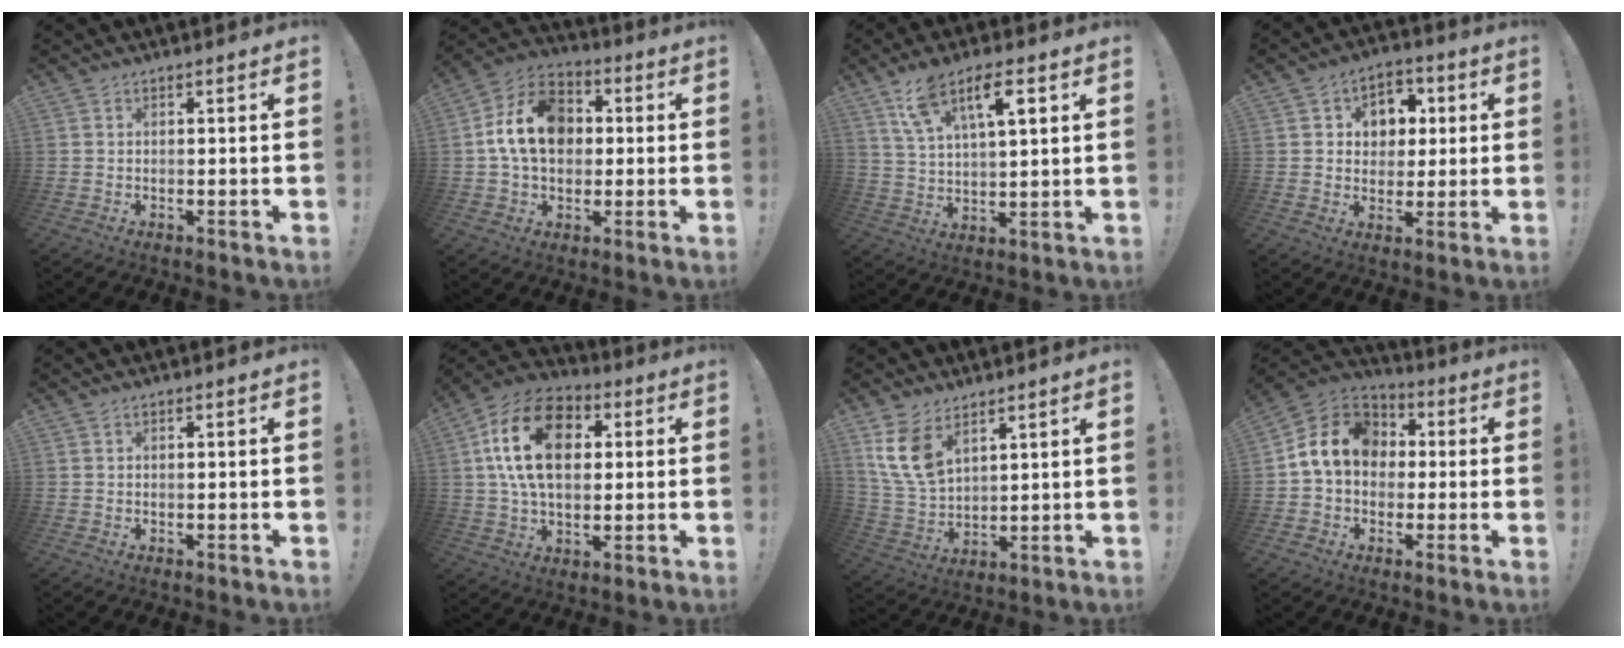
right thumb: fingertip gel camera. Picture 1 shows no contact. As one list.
[{"total": 16.9, "force": [2.0, 12.7, 11.0], "torque": [-0.186, 0.015, 0.044]}, {"total": 11.4, "force": [6.1, 4.3, 8.6], "torque": [-0.147, -0.012, 0.107]}, {"total": 7.7, "force": [1.5, 7.2, 2.3], "torque": [-0.020, -0.007, 0.032]}, {"total": 0.0}, {"total": 20.2, "force": [4.8, 13.2, 14.5], "torque": [-0.256, 0.001, 0.084]}, {"total": 10.6, "force": [6.3, 6.2, 5.9], "torque": [-0.128, -0.031, 0.123]}, {"total": 14.2, "force": [2.2, 11.4, 8.1], "torque": [-0.129, 0.016, 0.048]}]